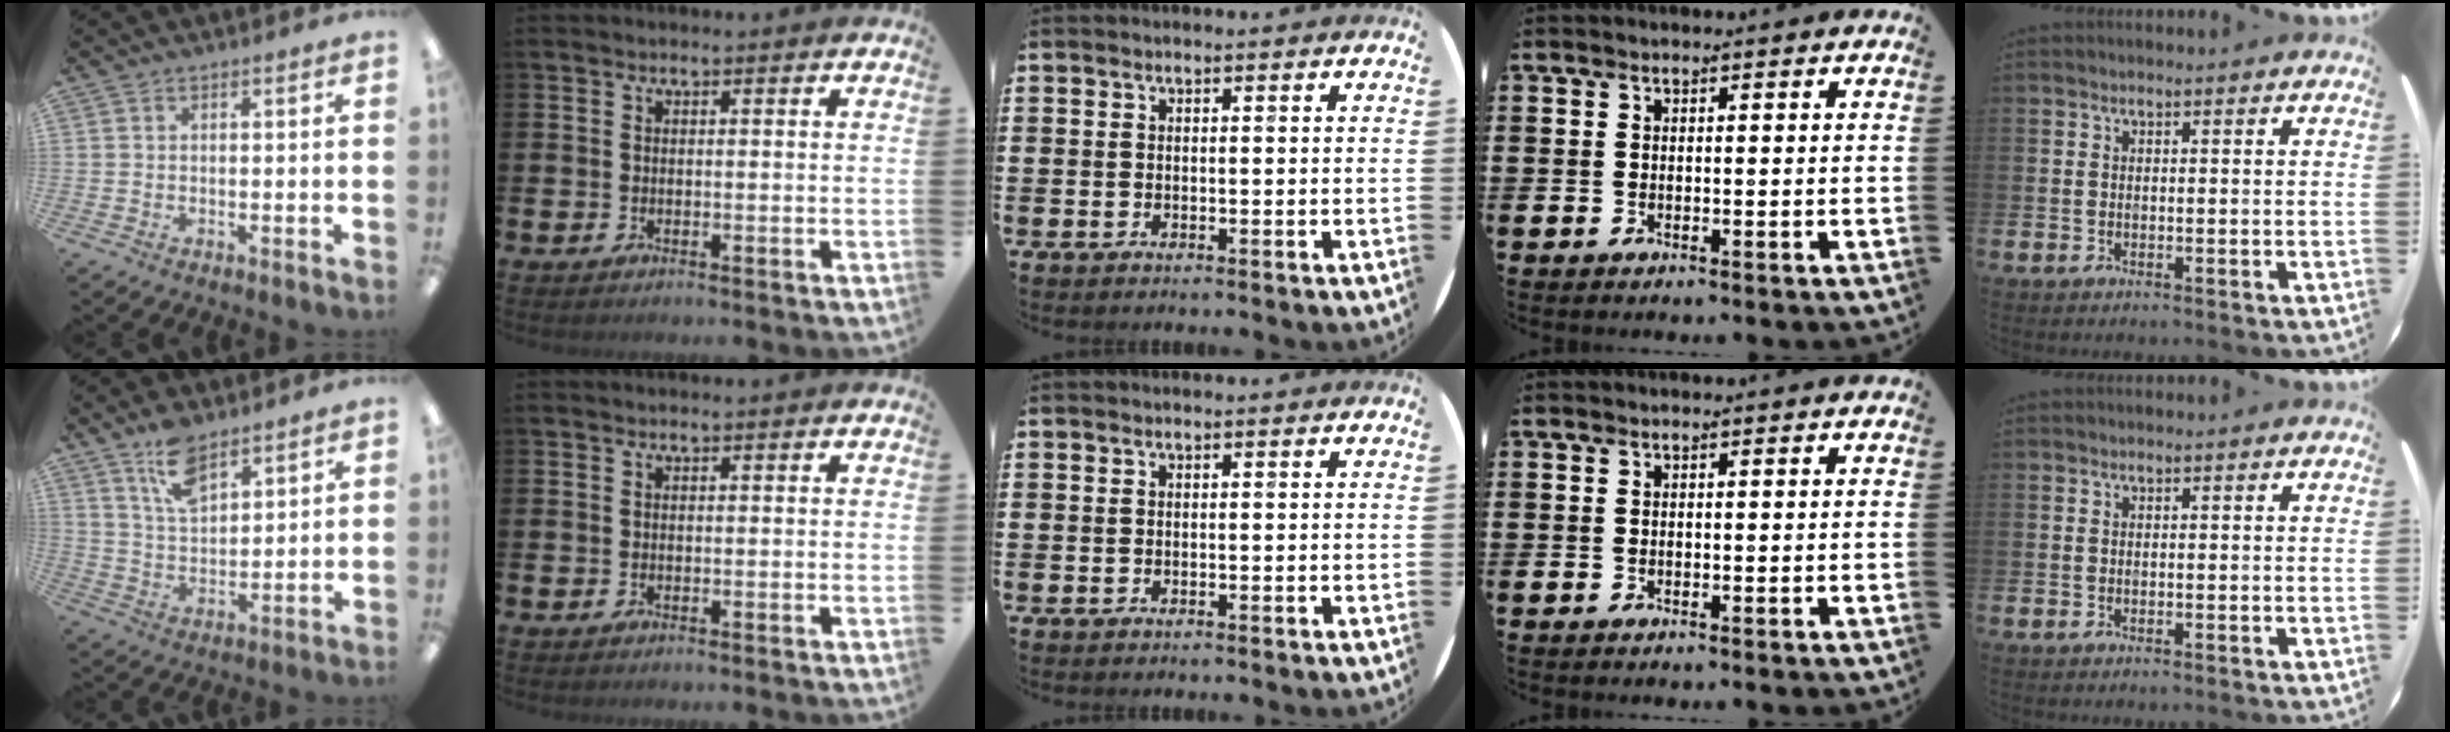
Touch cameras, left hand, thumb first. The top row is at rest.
{"thumb": {"total": 10.1, "force": [7.1, 4.6, 5.5], "torque": [-0.103, -0.028, 0.129]}}